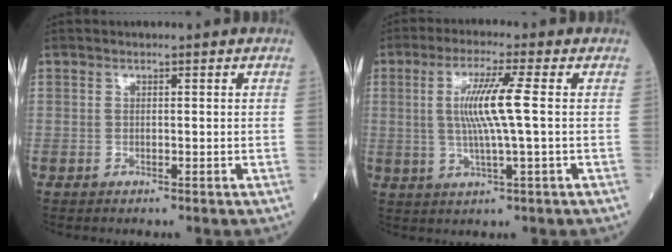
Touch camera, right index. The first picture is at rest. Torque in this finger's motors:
{"motor_torque": [0.97, 0.26, 0.29, 0.08]}